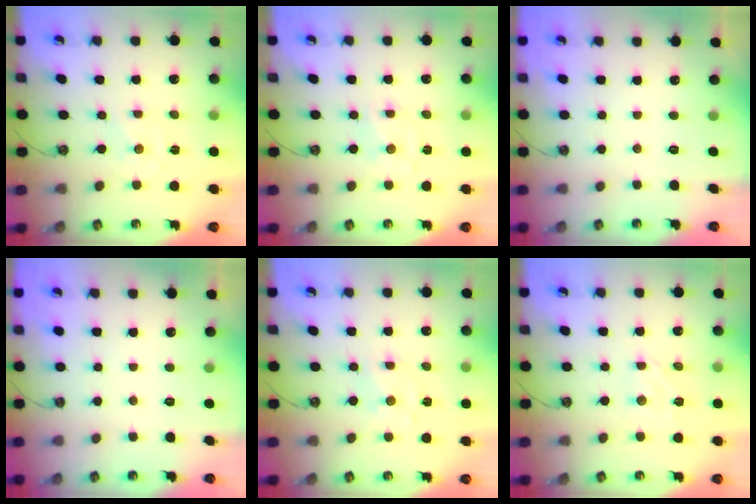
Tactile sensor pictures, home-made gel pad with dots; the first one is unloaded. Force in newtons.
{"total": 1.0, "press": 1.0, "slide": 0.2}
{"total": 0.0}
{"total": 0.0}
{"total": 2.4, "press": 2.3, "slide": 0.5}
{"total": 3.5, "press": 3.5, "slide": 0.7}